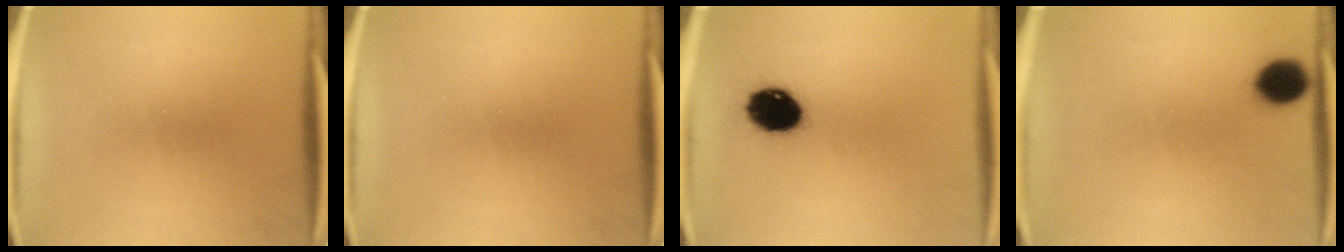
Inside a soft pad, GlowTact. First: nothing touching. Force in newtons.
{"total": 0.0}
{"total": 11.2}
{"total": 6.3}